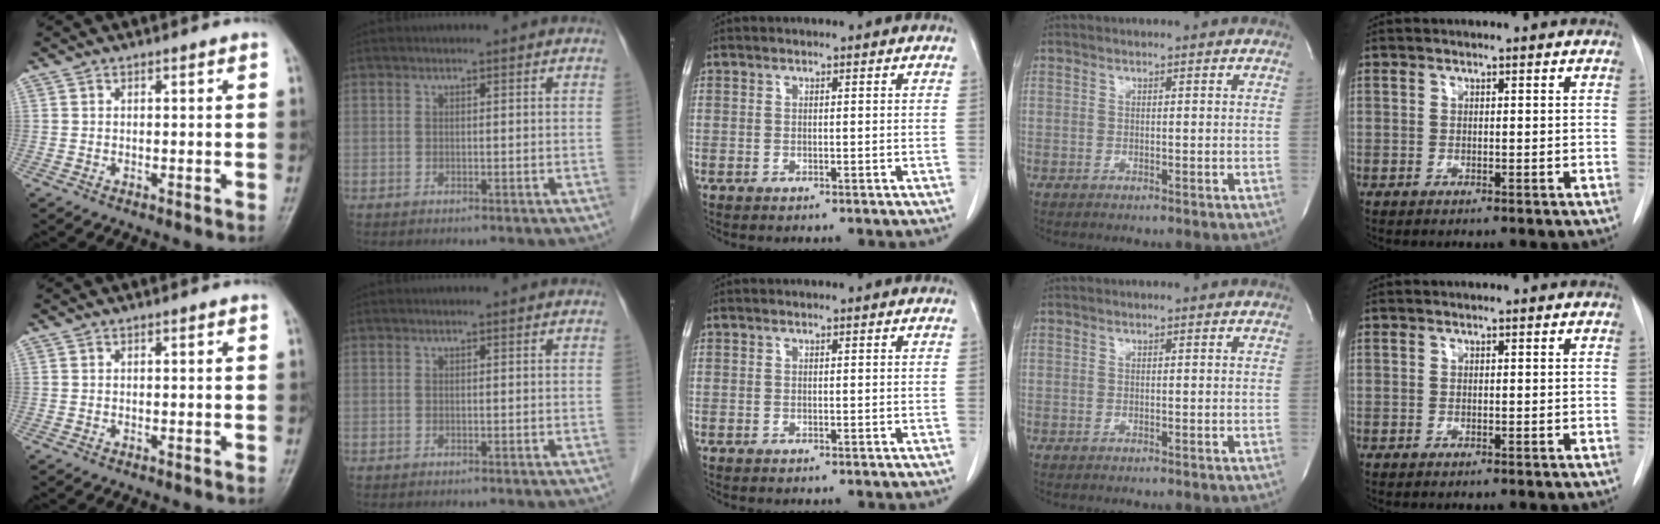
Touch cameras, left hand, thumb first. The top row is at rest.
{}